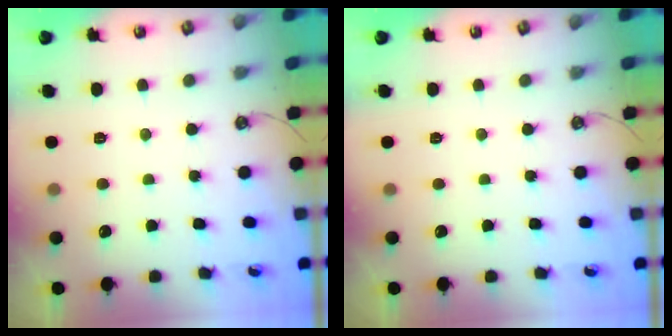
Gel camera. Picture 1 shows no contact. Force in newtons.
{"total": 0.0}